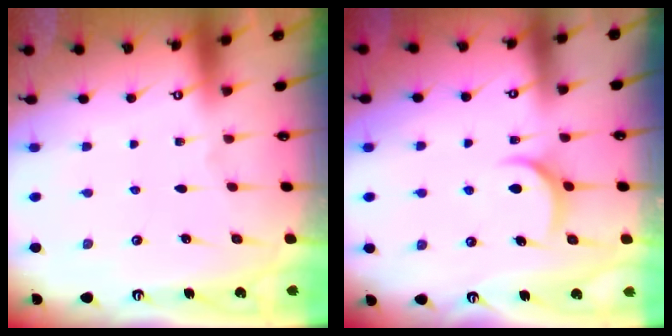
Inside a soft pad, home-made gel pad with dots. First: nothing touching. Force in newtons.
{"total": 7.1, "press": 7.1, "slide": 1.0}